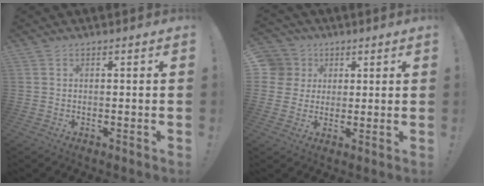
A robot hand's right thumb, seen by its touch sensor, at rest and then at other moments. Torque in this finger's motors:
{"motor_torque": [0.29, 2.13, 0.69, 0.57, 0.00]}